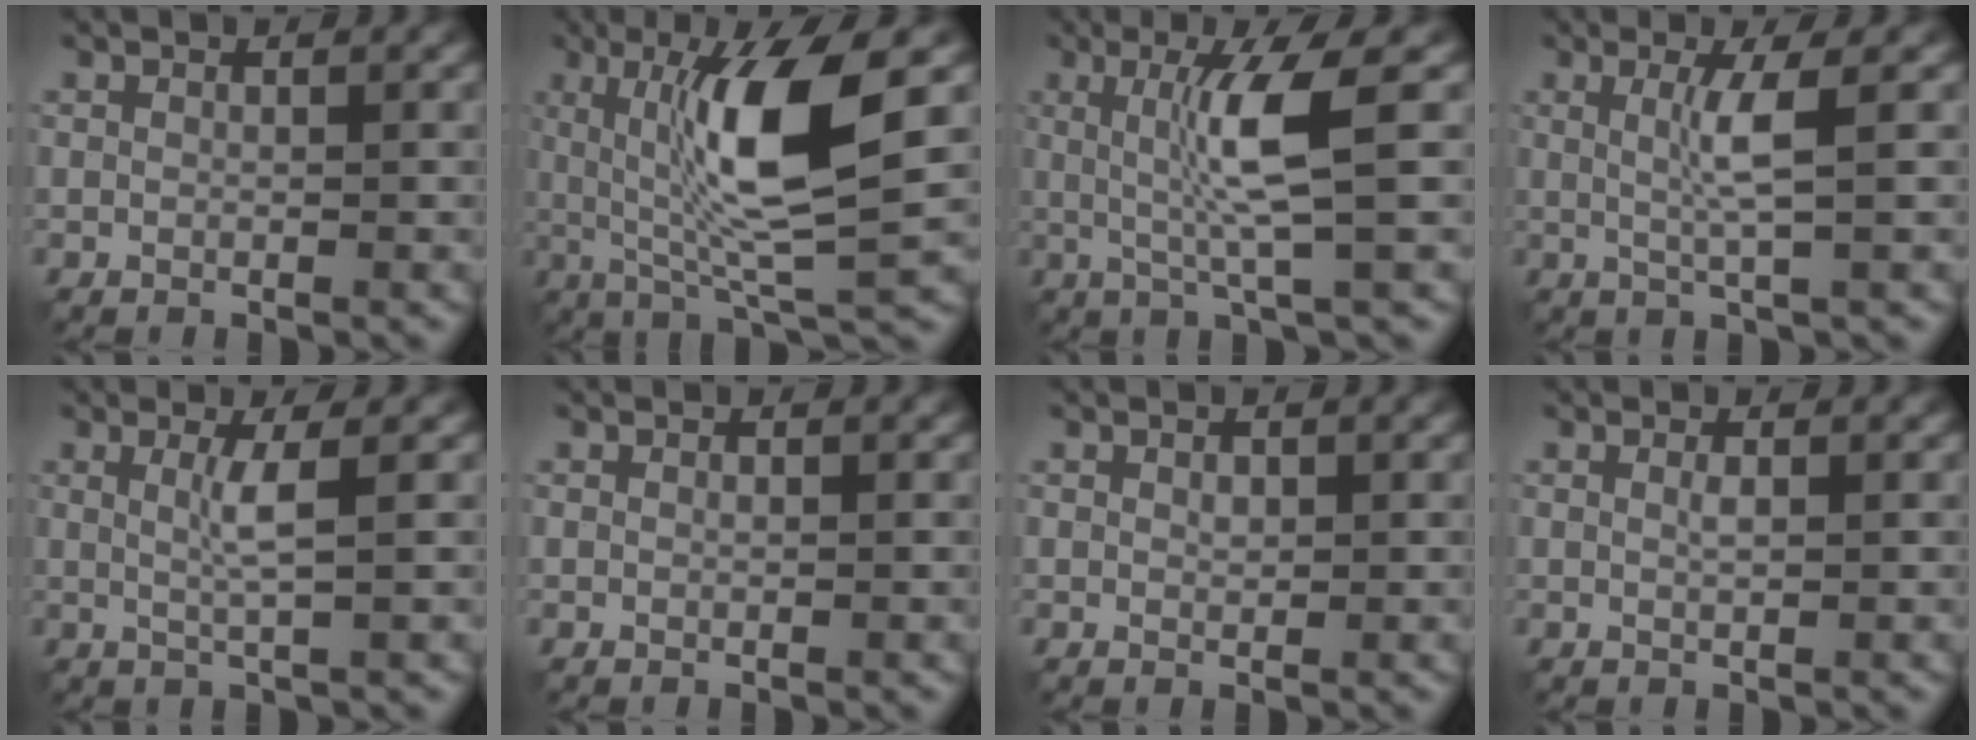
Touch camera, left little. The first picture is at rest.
{"total": 9.6, "force": [0.9, 1.9, 9.3], "torque": [-0.163, -0.004, 0.021]}
{"total": 5.4, "force": [0.3, 0.3, 5.4], "torque": [-0.112, 0.001, 0.009]}
{"total": 3.1, "force": [0.1, 0.2, 3.1], "torque": [-0.061, -0.004, 0.004]}
{"total": 2.4, "force": [0.1, 0.2, 2.4], "torque": [-0.046, -0.003, 0.003]}
{"total": 0.0}
{"total": 0.7, "force": [0.0, 0.4, 0.5], "torque": [-0.011, -0.002, 0.003]}
{"total": 0.6, "force": [0.0, 0.1, 0.6], "torque": [-0.014, -0.001, -0.001]}